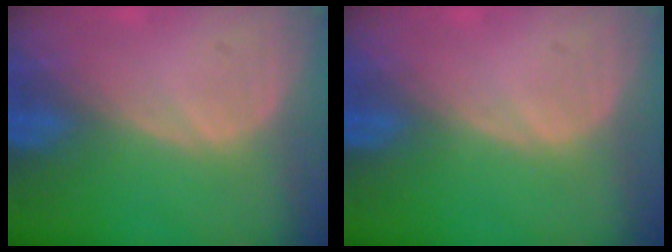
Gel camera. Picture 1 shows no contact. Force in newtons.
{"total": 0.0}